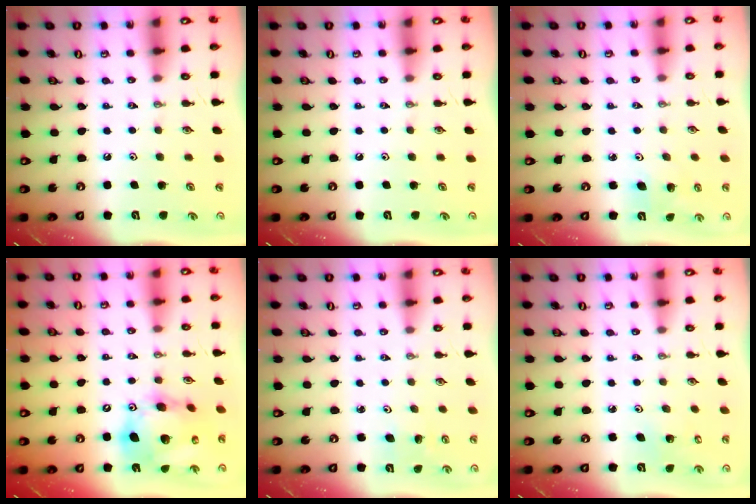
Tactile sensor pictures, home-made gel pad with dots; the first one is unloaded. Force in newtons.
{"total": 0.0}
{"total": 5.2, "press": 4.9, "slide": 1.8}
{"total": 18.0, "press": 17.7, "slide": 3.1}
{"total": 3.0, "press": 3.0, "slide": 0.2}
{"total": 2.0, "press": 2.0, "slide": 0.2}